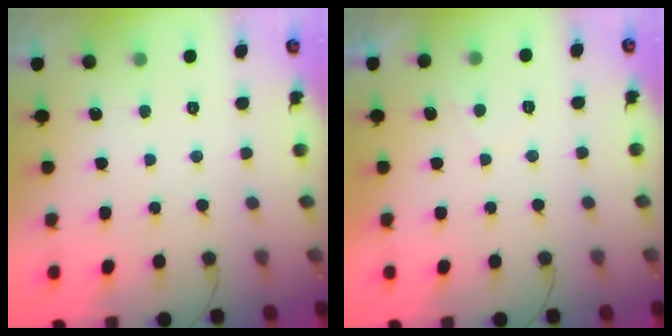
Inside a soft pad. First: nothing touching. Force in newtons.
{"total": 0.8, "press": 0.6, "slide": 0.6}